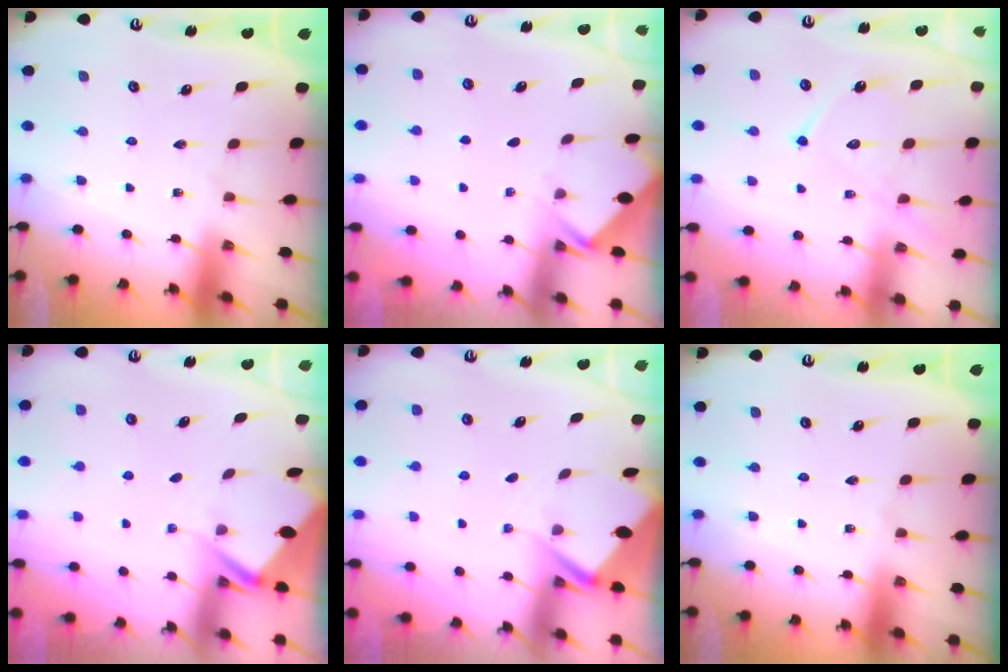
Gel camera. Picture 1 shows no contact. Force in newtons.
{"total": 2.5, "press": 2.4, "slide": 0.4}
{"total": 13.6, "press": 13.6, "slide": 1.3}
{"total": 2.8, "press": 2.8, "slide": 0.4}
{"total": 2.9, "press": 2.8, "slide": 0.4}
{"total": 0.0}